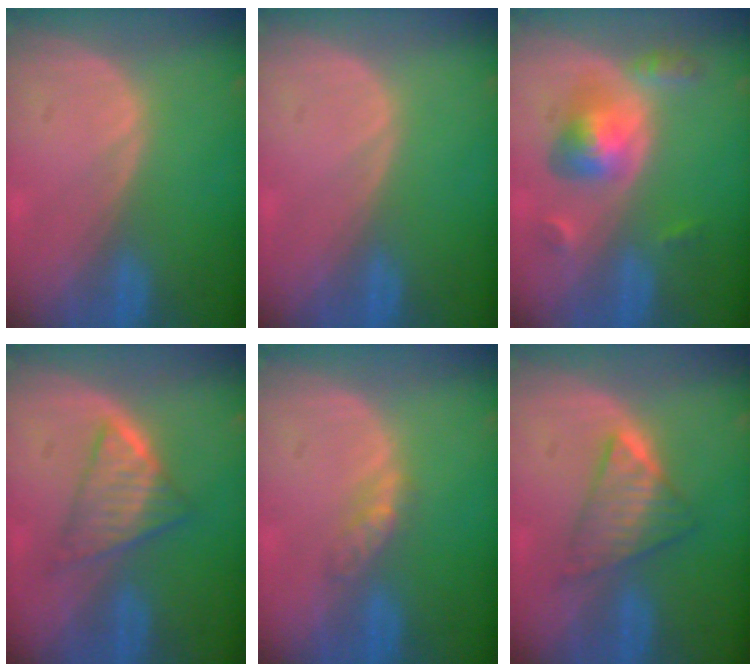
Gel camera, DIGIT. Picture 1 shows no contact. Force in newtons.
{"total": 0.0}
{"total": 6.1, "press": 5.7, "slide": 2.2}
{"total": 5.9, "press": 5.6, "slide": 1.7}
{"total": 2.8, "press": 2.5, "slide": 1.2}
{"total": 5.8, "press": 5.8, "slide": 0.7}